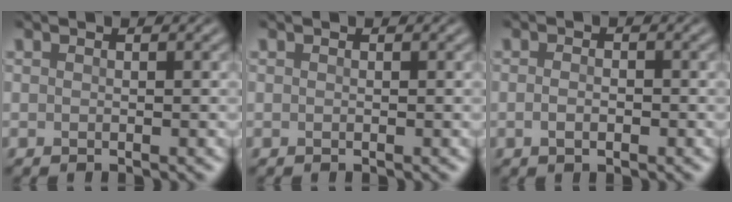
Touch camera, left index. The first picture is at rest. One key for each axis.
{"total": 0.0}
{"total": 1.3, "fx": -0.4, "fy": 0.7, "fz": 1.0, "tx": -0.016, "ty": 0.000, "tz": -0.013}